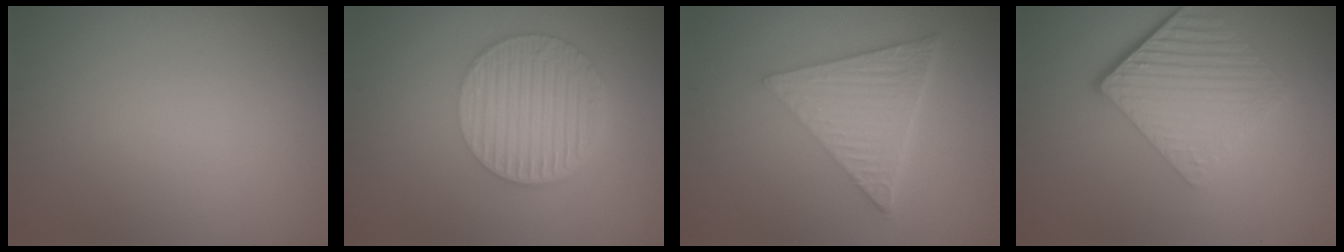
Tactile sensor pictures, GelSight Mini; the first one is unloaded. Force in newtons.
{"total": 6.5, "press": 4.3, "slide": 4.8}
{"total": 6.7, "press": 4.4, "slide": 5.0}
{"total": 6.5, "press": 4.4, "slide": 4.8}